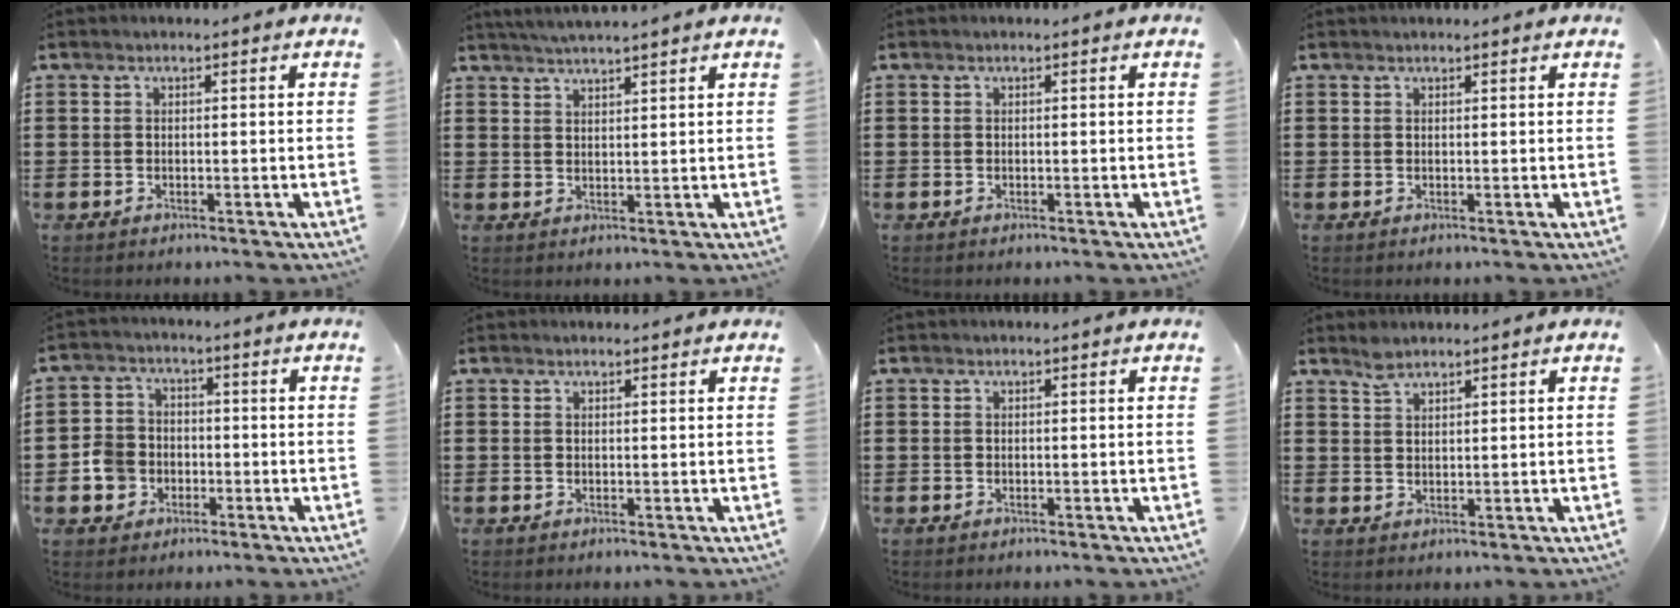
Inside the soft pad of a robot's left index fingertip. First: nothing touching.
{"total": 2.7, "force": [2.6, -0.6, 0.5], "torque": [-0.016, -0.005, 0.048]}
{"total": 0.0}
{"total": 0.6, "force": [0.6, 0.0, 0.2], "torque": [-0.005, 0.000, 0.012]}
{"total": 5.4, "force": [-1.7, 4.8, 1.8], "torque": [-0.056, 0.010, -0.035]}
{"total": 0.7, "force": [0.6, 0.1, 0.1], "torque": [-0.004, 0.000, 0.013]}
{"total": 0.0}
{"total": 2.3, "force": [2.0, 0.6, 0.8], "torque": [-0.019, 0.000, 0.039]}